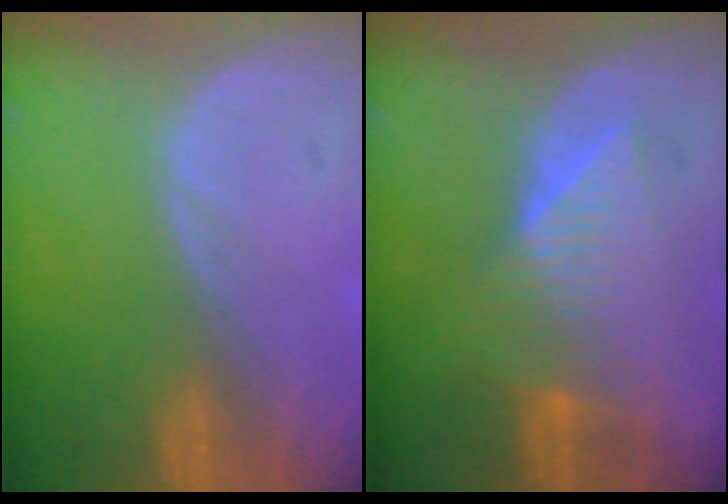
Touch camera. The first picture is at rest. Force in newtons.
{"total": 6.9, "press": 6.8, "slide": 0.9}